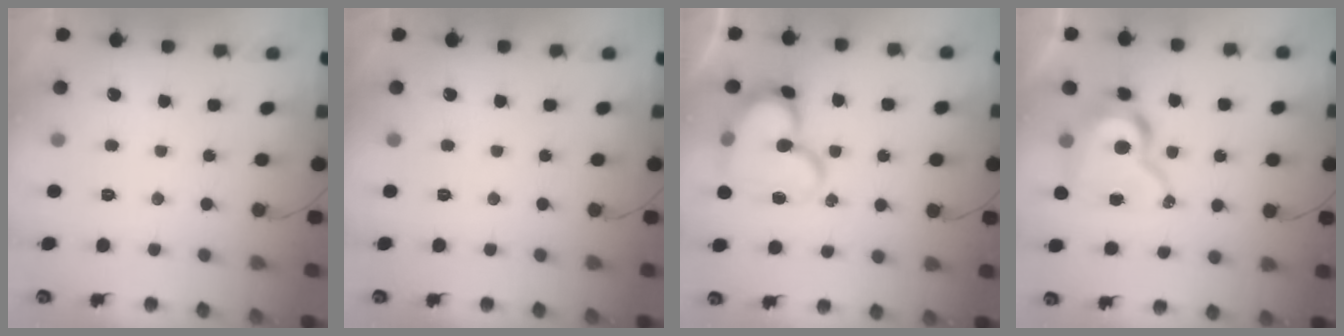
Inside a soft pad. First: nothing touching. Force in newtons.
{"total": 0.0}
{"total": 18.2, "press": 18.1, "slide": 1.8}
{"total": 14.6, "press": 14.5, "slide": 1.7}